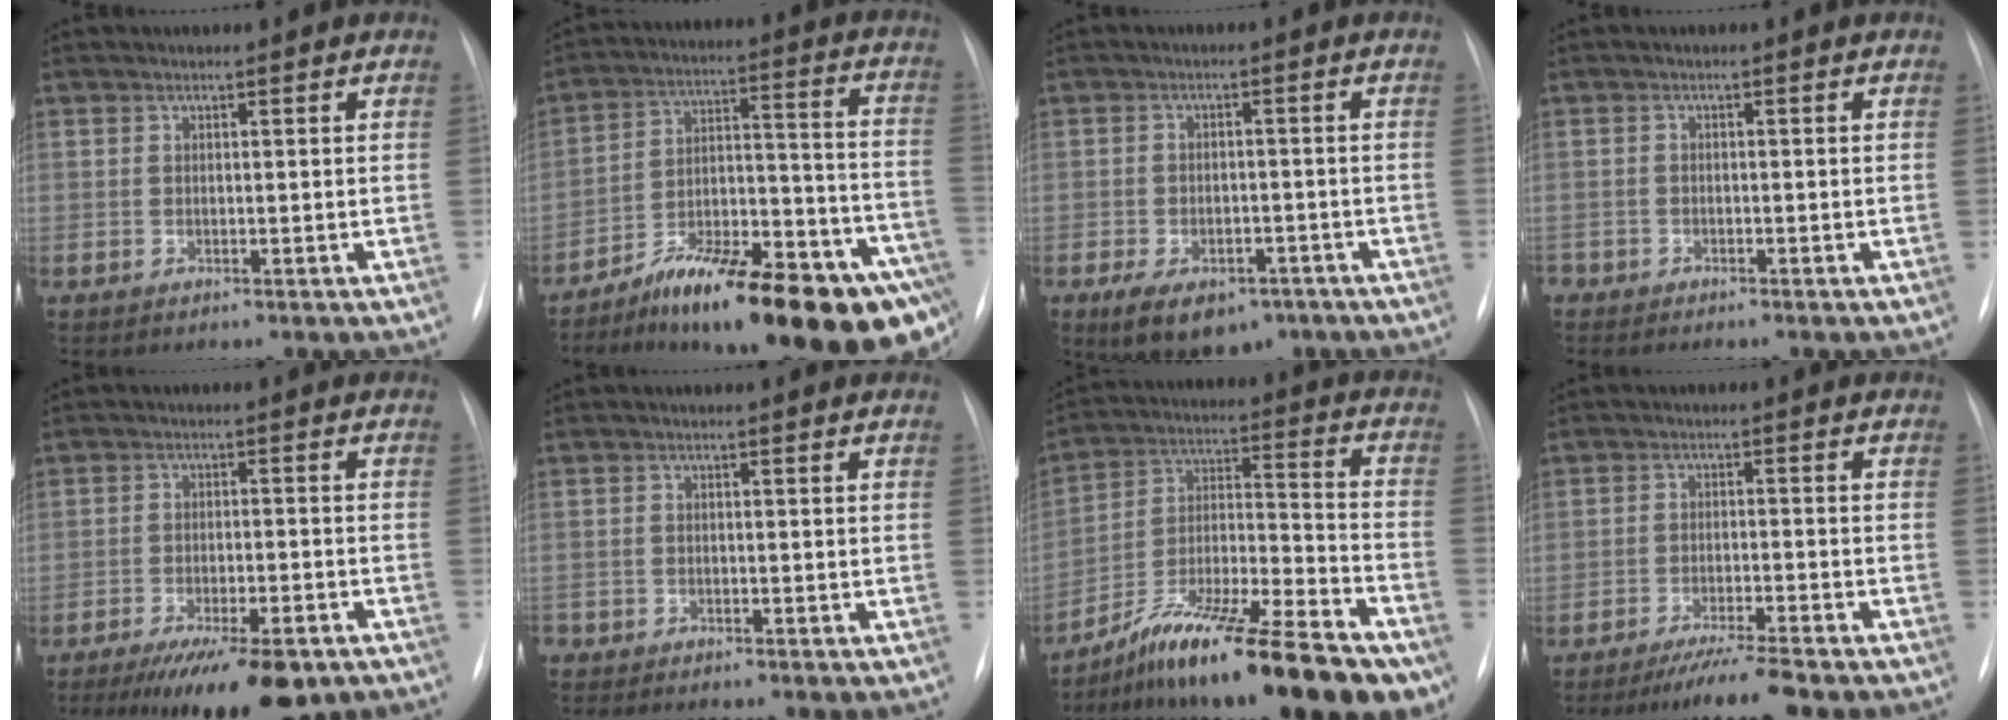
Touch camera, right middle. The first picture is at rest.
{"total": 25.6, "force": [-17.4, 5.4, 18.0], "torque": [-0.189, 0.026, -0.261]}
{"total": 10.3, "force": [-6.1, 6.1, 5.6], "torque": [-0.096, 0.004, -0.088]}
{"total": 2.0, "force": [-1.8, 0.9, 0.3], "torque": [-0.005, 0.000, -0.028]}
{"total": 12.1, "force": [-8.3, 3.4, 8.1], "torque": [-0.112, -0.012, -0.125]}
{"total": 2.0, "force": [-1.8, 0.8, 0.4], "torque": [-0.006, -0.001, -0.026]}
{"total": 22.2, "force": [-15.9, 3.2, 15.2], "torque": [-0.210, 0.004, -0.266]}
{"total": 5.9, "force": [-4.8, 0.0, 3.3], "torque": [-0.056, -0.016, -0.082]}